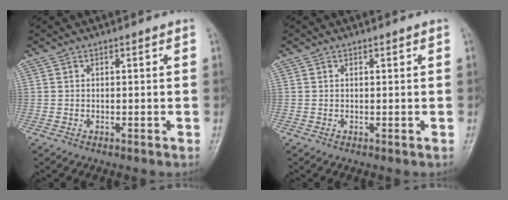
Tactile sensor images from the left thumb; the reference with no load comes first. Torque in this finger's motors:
{"motor_torque": [0.08, -0.15, -0.13, 0.17, -0.05]}